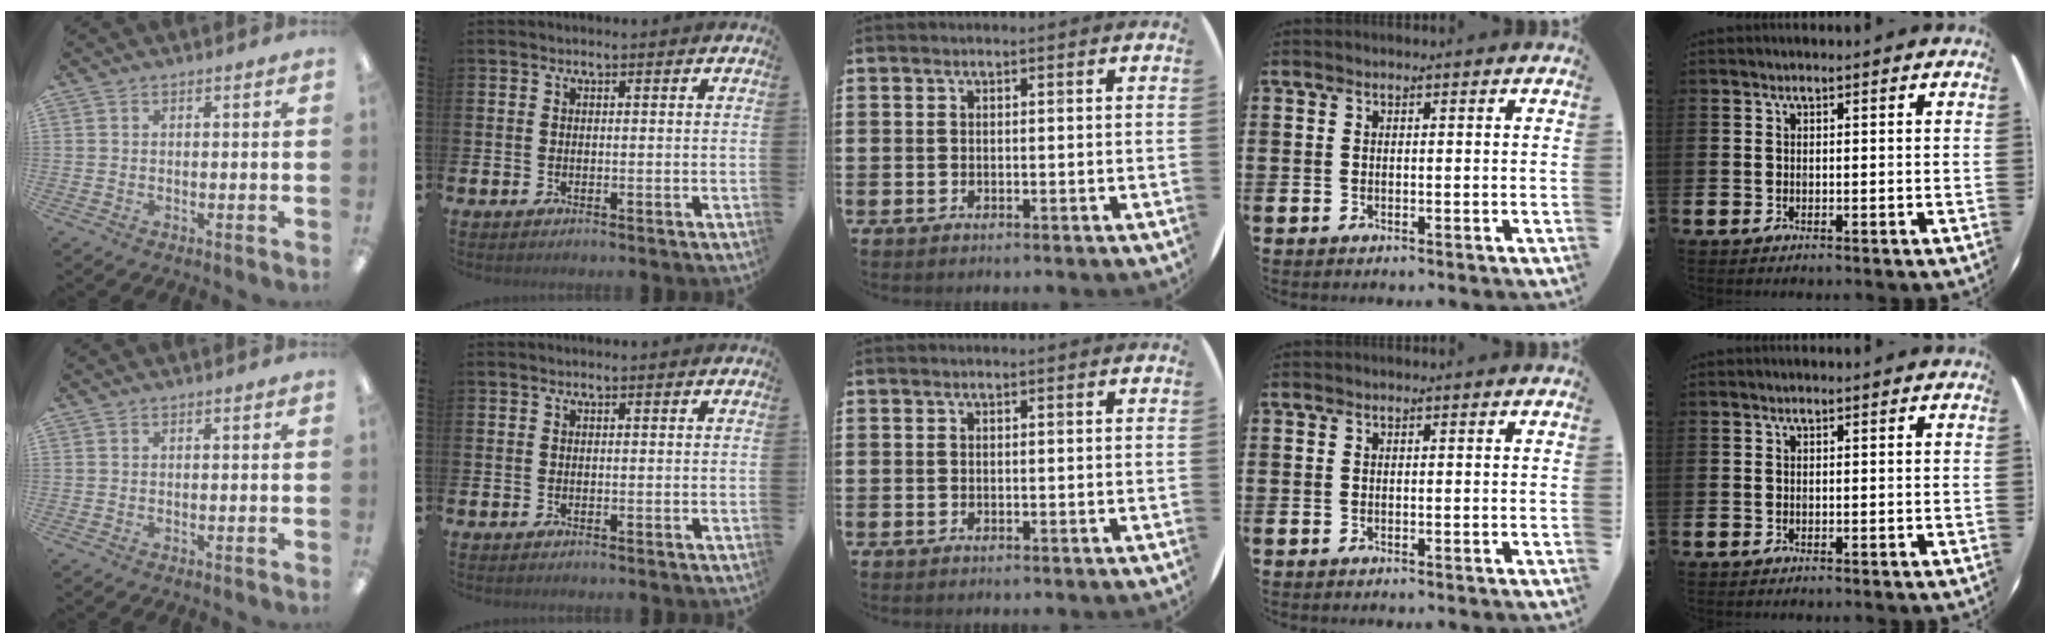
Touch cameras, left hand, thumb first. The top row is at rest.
{}